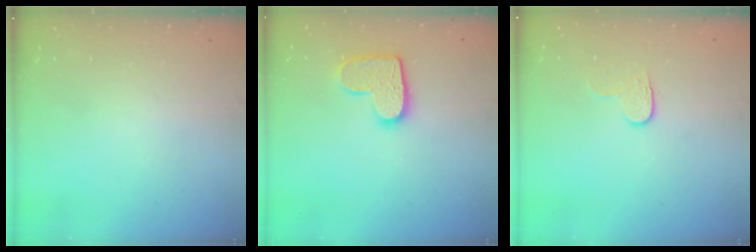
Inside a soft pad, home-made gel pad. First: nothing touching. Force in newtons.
{"total": 11.6, "press": 11.6, "slide": 0.6}
{"total": 4.2, "press": 4.2, "slide": 0.5}